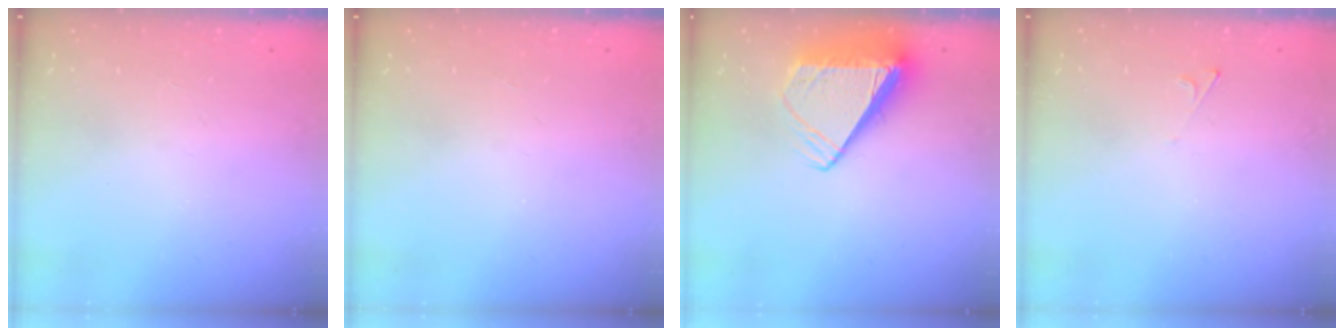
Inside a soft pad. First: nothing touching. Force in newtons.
{"total": 0.0}
{"total": 8.9, "press": 8.8, "slide": 1.4}
{"total": 2.0, "press": 1.9, "slide": 0.4}